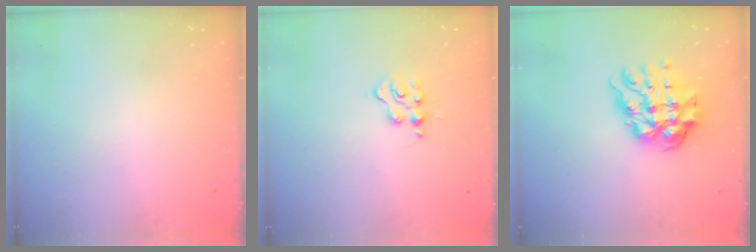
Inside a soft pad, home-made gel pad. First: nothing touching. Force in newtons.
{"total": 3.6, "press": 3.6, "slide": 0.5}
{"total": 13.1, "press": 13.0, "slide": 1.5}